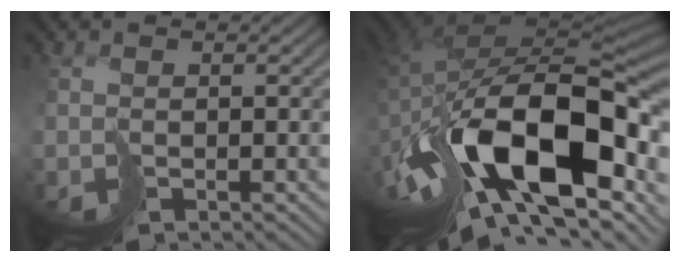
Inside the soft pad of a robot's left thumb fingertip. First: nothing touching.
{"total": 18.8, "force": [-5.4, 9.5, 15.3], "torque": [-0.311, -0.025, -0.062]}